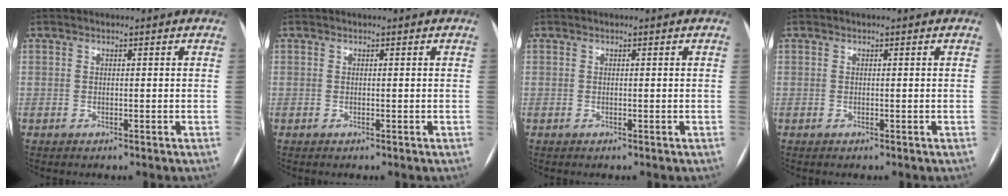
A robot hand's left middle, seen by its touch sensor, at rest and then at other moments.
{"total": 0.0}
{"total": 0.0}
{"total": 0.0}